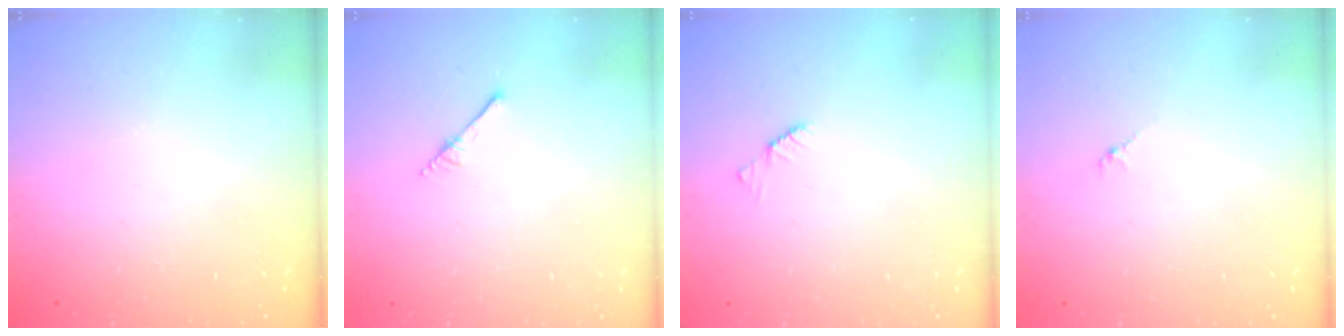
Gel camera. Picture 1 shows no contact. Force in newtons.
{"total": 1.6, "press": 1.6, "slide": 0.2}
{"total": 2.8, "press": 2.8, "slide": 0.5}
{"total": 0.8, "press": 0.6, "slide": 0.4}